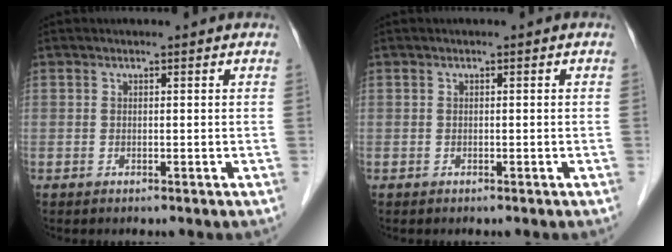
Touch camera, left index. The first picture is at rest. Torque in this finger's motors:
{"motor_torque": [-0.01, -0.01, 0.01, 0.00]}